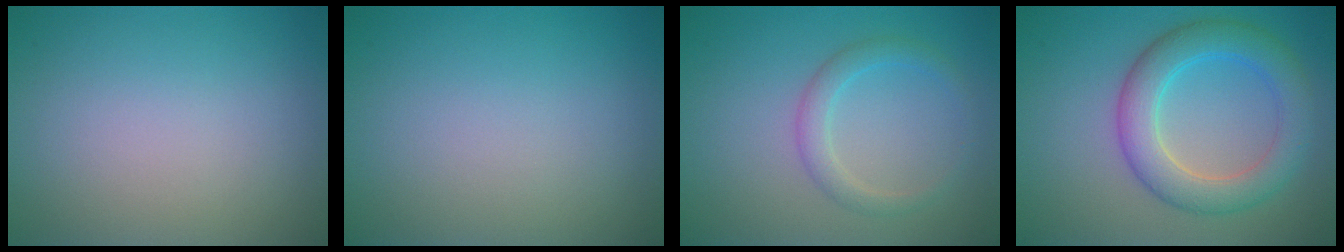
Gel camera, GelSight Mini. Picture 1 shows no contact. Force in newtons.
{"total": 0.0}
{"total": 2.1, "press": 2.1, "slide": 0.0}
{"total": 5.4, "press": 5.4, "slide": 0.1}